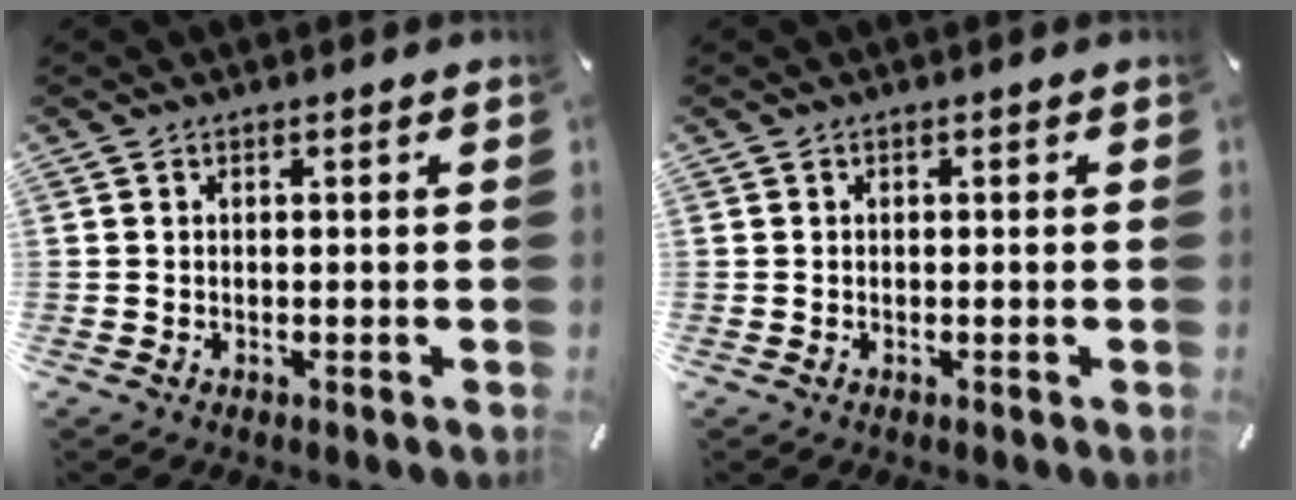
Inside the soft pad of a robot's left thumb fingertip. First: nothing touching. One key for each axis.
{"total": 0.0}